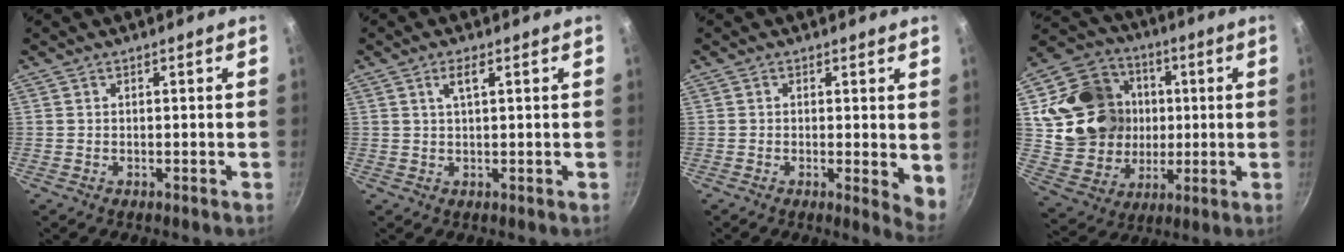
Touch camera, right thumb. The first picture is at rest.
{"total": 2.6, "force": [1.1, 0.6, 2.3], "torque": [-0.044, 0.002, 0.024]}
{"total": 4.8, "force": [0.4, 1.5, 4.5], "torque": [-0.058, -0.016, 0.001]}
{"total": 21.0, "force": [2.7, 18.1, 10.4], "torque": [-0.167, 0.019, 0.061]}